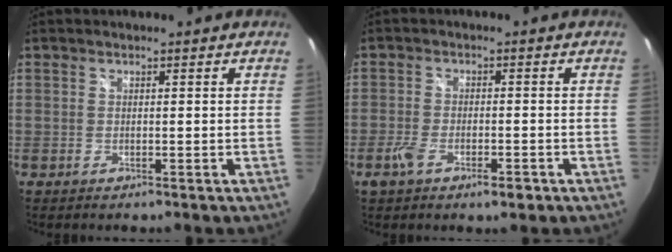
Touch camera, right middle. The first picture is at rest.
{"total": 5.6, "force": [-3.1, 2.2, 4.1], "torque": [-0.097, -0.007, -0.057]}